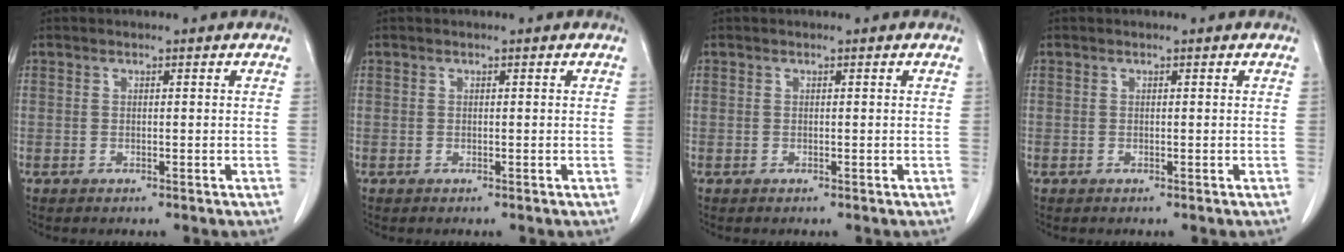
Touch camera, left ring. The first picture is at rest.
{"total": 0.0}
{"total": 0.0}
{"total": 0.0}